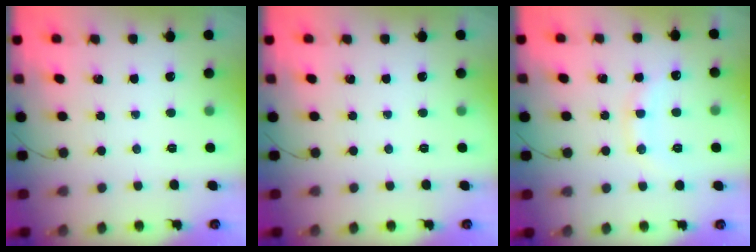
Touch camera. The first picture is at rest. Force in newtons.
{"total": 0.0}
{"total": 10.2, "press": 10.2, "slide": 0.9}